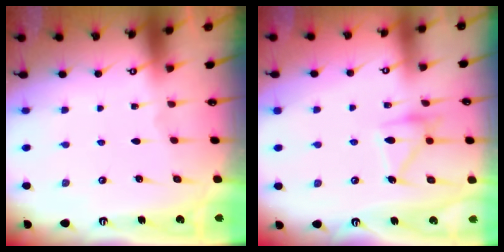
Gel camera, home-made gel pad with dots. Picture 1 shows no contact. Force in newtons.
{"total": 13.6, "press": 13.6, "slide": 0.7}